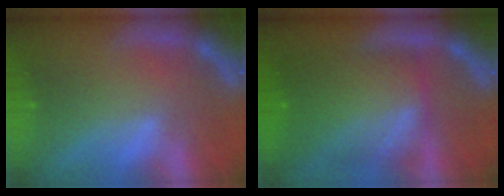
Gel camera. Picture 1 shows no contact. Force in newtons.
{"total": 10.0}